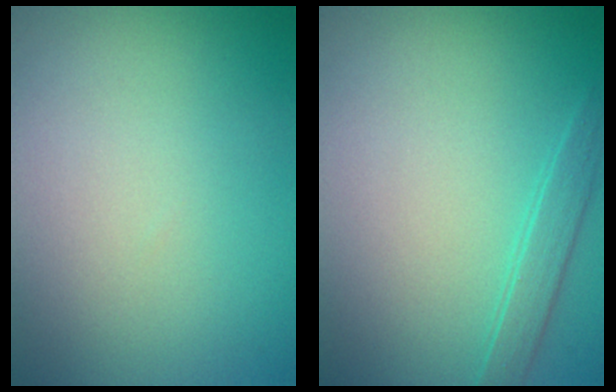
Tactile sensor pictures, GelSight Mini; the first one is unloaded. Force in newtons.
{"total": 1.6, "press": 1.6, "slide": 0.1}